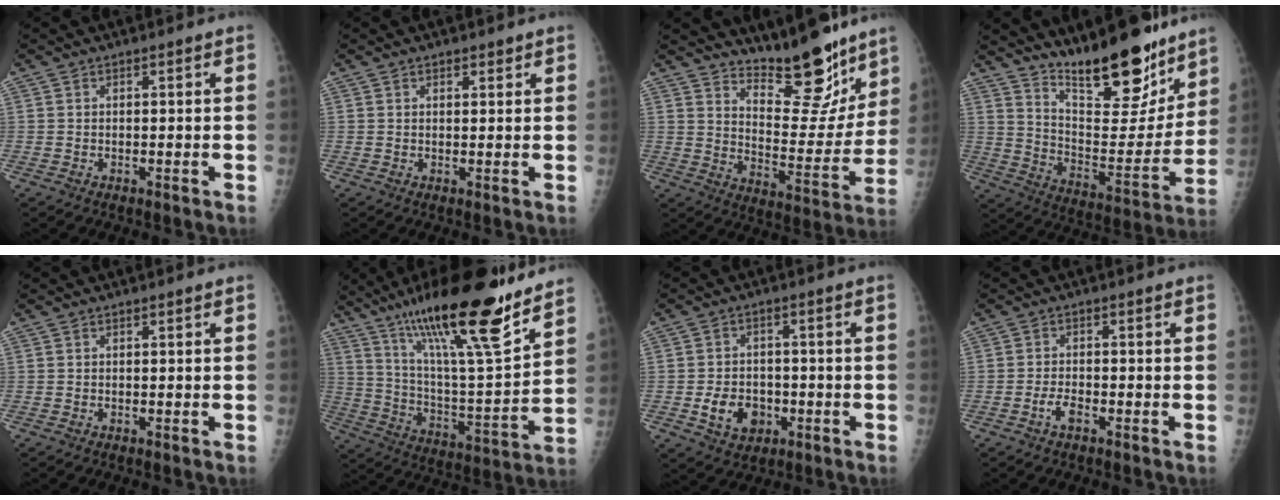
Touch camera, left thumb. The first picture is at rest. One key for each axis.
{"total": 1.4, "fx": 1.0, "fy": 0.8, "fz": 0.6, "tx": -0.001, "ty": -0.005, "tz": 0.012}
{"total": 16.9, "fx": 13.6, "fy": 5.4, "fz": 8.4, "tx": -0.067, "ty": -0.112, "tz": 0.210}
{"total": 22.0, "fx": 16.6, "fy": 6.8, "fz": 12.6, "tx": -0.146, "ty": -0.112, "tz": 0.269}
{"total": 0.0}
{"total": 25.5, "fx": 17.7, "fy": 4.4, "fz": 17.8, "tx": -0.281, "ty": -0.073, "tz": 0.303}
{"total": 7.4, "fx": -2.2, "fy": 5.8, "fz": 4.1, "tx": -0.047, "ty": 0.010, "tz": -0.030}
{"total": 2.6, "fx": -1.5, "fy": 1.1, "fz": 1.8, "tx": -0.038, "ty": 0.012, "tz": -0.028}